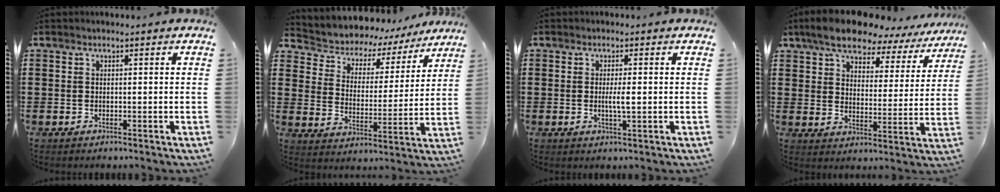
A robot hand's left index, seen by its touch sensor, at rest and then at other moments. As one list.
[{"total": 4.6, "force": [4.4, 1.5, 0.2], "torque": [-0.035, -0.040, 0.068]}, {"total": 2.5, "force": [-0.1, 0.3, 2.5], "torque": [-0.047, -0.005, -0.003]}, {"total": 8.5, "force": [7.4, 2.4, 3.3], "torque": [-0.092, -0.034, 0.130]}]